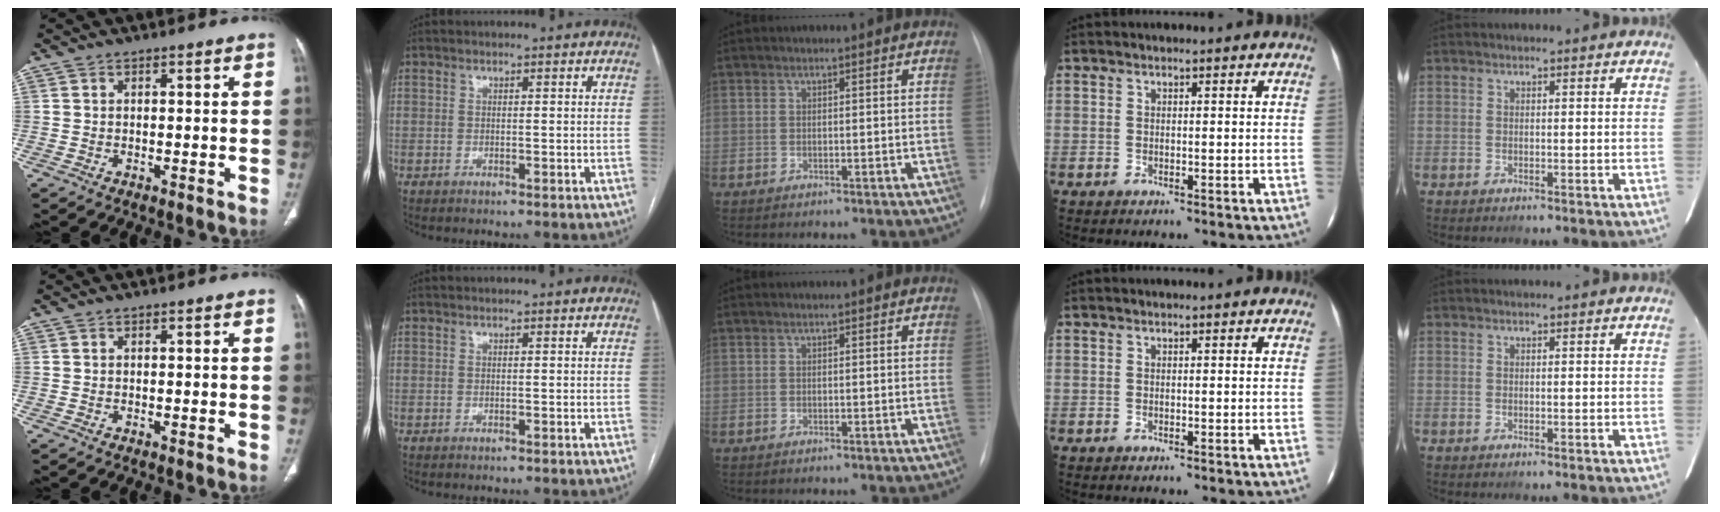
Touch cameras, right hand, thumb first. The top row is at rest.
{}